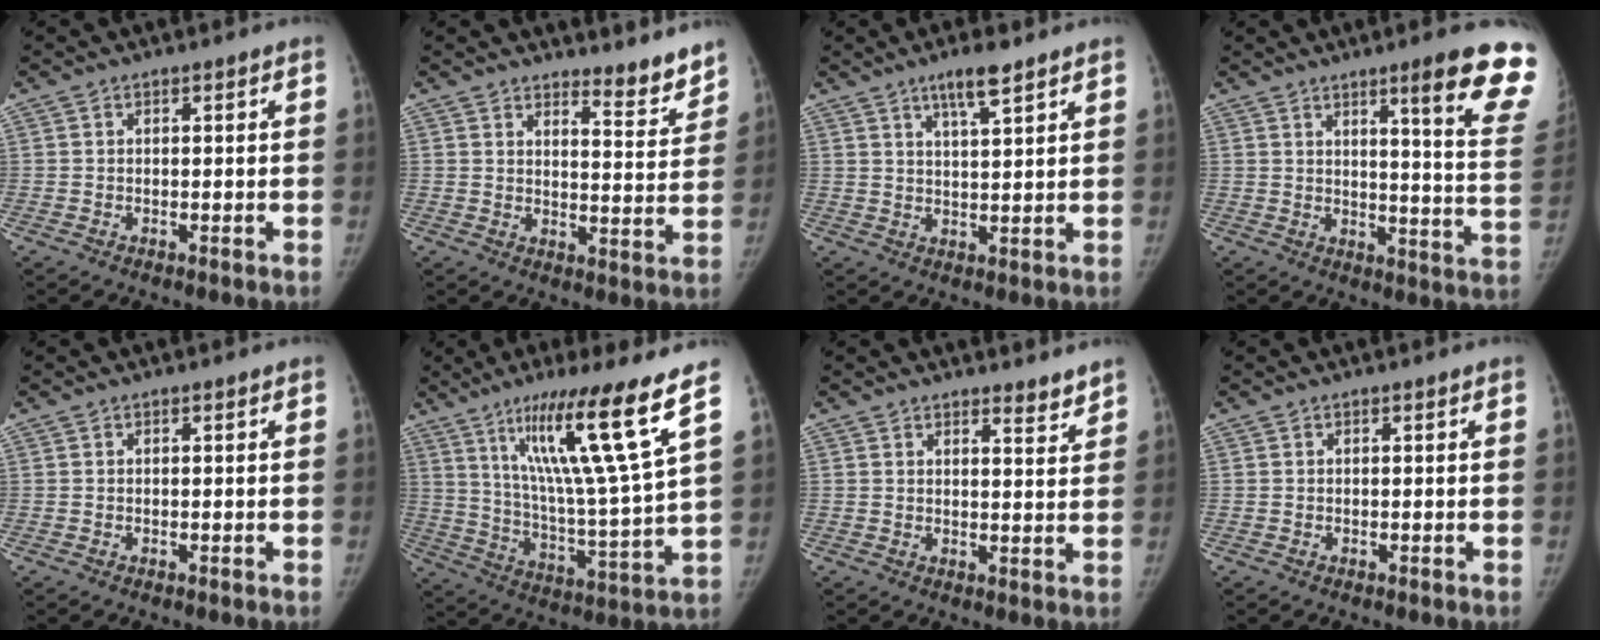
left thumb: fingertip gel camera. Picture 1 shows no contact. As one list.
[{"total": 6.4, "force": [5.9, 1.3, 2.1], "torque": [-0.005, -0.060, 0.082]}, {"total": 5.6, "force": [3.8, 0.9, 4.0], "torque": [-0.065, -0.023, 0.067]}, {"total": 16.7, "force": [10.8, 1.3, 12.7], "torque": [-0.132, -0.066, 0.133]}, {"total": 0.0}, {"total": 20.4, "force": [11.2, 0.2, 17.0], "torque": [-0.262, -0.062, 0.187]}, {"total": 3.1, "force": [2.9, 0.8, 0.9], "torque": [0.002, -0.027, 0.037]}, {"total": 0.0}]